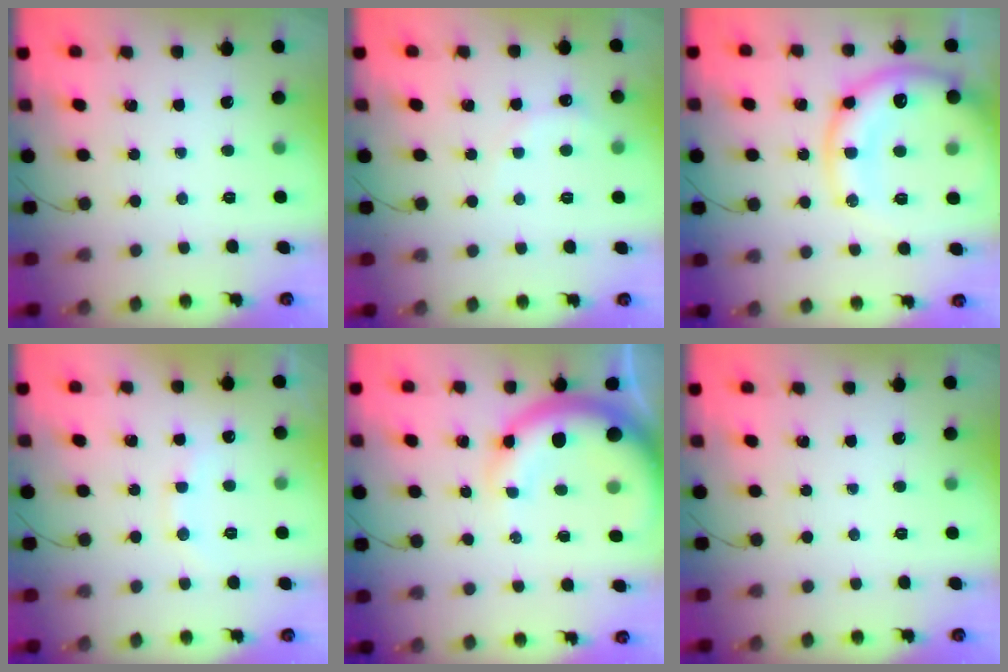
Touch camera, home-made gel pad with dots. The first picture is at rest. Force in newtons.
{"total": 5.7, "press": 5.6, "slide": 1.0}
{"total": 18.3, "press": 18.1, "slide": 2.7}
{"total": 8.7, "press": 8.6, "slide": 1.2}
{"total": 10.9, "press": 10.7, "slide": 2.4}
{"total": 0.0}